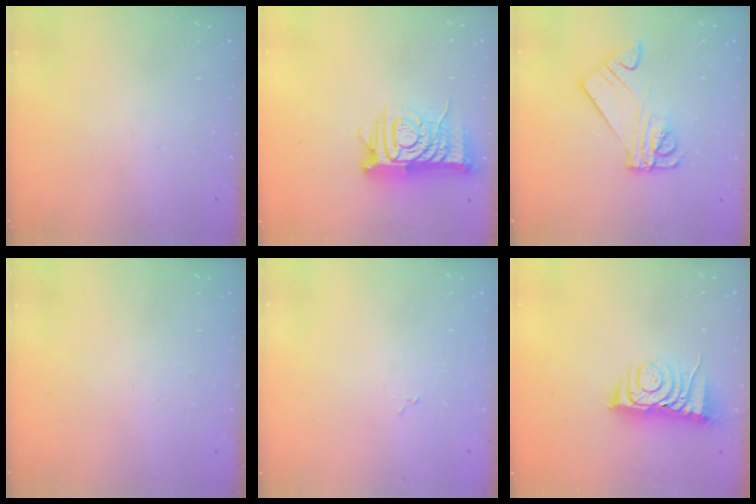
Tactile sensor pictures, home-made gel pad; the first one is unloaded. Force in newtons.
{"total": 11.6, "press": 11.6, "slide": 1.1}
{"total": 9.3, "press": 9.3, "slide": 0.9}
{"total": 0.0}
{"total": 1.9, "press": 1.9, "slide": 0.3}
{"total": 7.3, "press": 7.2, "slide": 0.8}